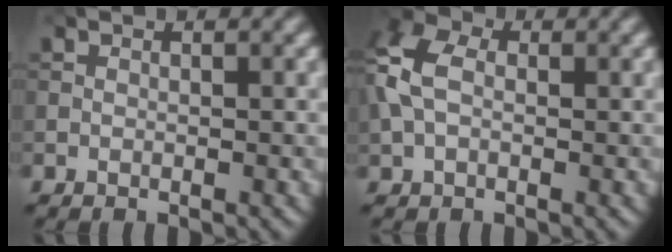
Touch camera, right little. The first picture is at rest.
{"total": 5.9, "force": [0.8, 4.2, 4.1], "torque": [-0.112, 0.014, 0.004]}